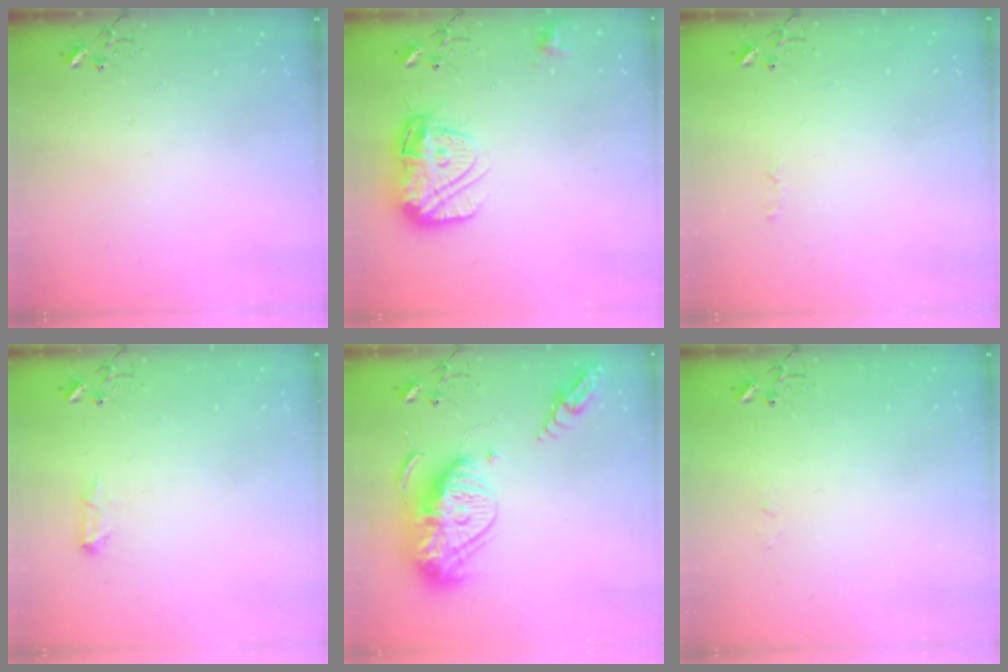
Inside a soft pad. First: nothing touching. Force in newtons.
{"total": 16.8, "press": 16.7, "slide": 1.5}
{"total": 2.8, "press": 2.8, "slide": 0.4}
{"total": 7.7, "press": 7.6, "slide": 0.9}
{"total": 19.6, "press": 19.5, "slide": 1.9}
{"total": 3.6, "press": 3.6, "slide": 0.4}